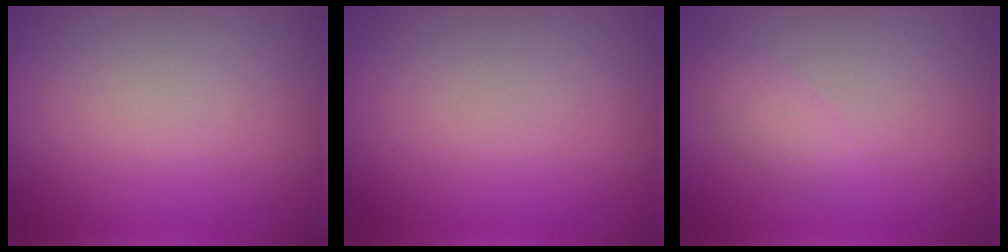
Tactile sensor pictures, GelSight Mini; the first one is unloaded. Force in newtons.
{"total": 0.0}
{"total": 1.6, "press": 1.6, "slide": 0.0}